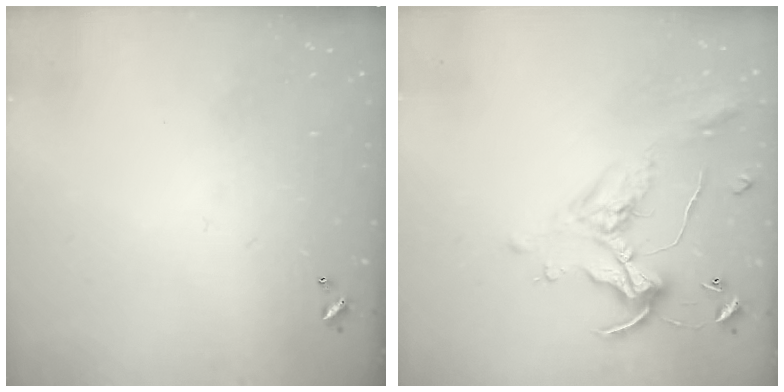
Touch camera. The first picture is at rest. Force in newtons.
{"total": 1.1, "press": 0.8, "slide": 0.9}